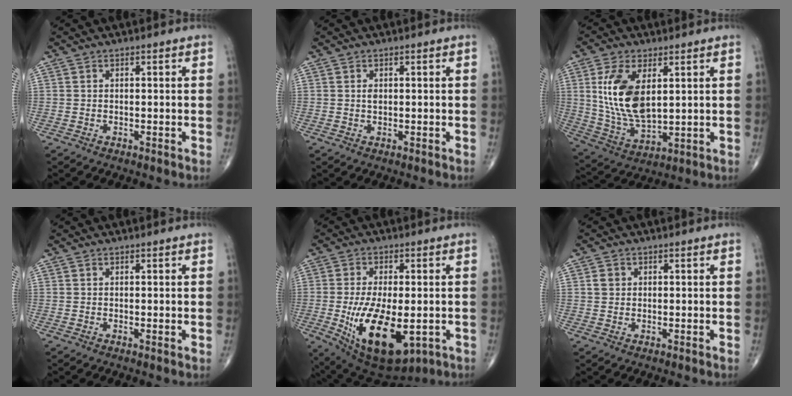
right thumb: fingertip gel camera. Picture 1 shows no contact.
{"total": 1.2, "force": [0.3, 0.8, 0.8], "torque": [-0.011, 0.000, 0.005]}
{"total": 14.3, "force": [3.5, 7.5, 11.7], "torque": [-0.225, -0.020, 0.080]}
{"total": 0.5, "force": [0.1, 0.1, 0.5], "torque": [-0.014, -0.004, 0.002]}
{"total": 17.7, "force": [-4.3, 8.5, 14.9], "torque": [-0.264, -0.016, -0.046]}
{"total": 1.8, "force": [0.4, 1.6, 0.7], "torque": [-0.008, 0.001, 0.008]}